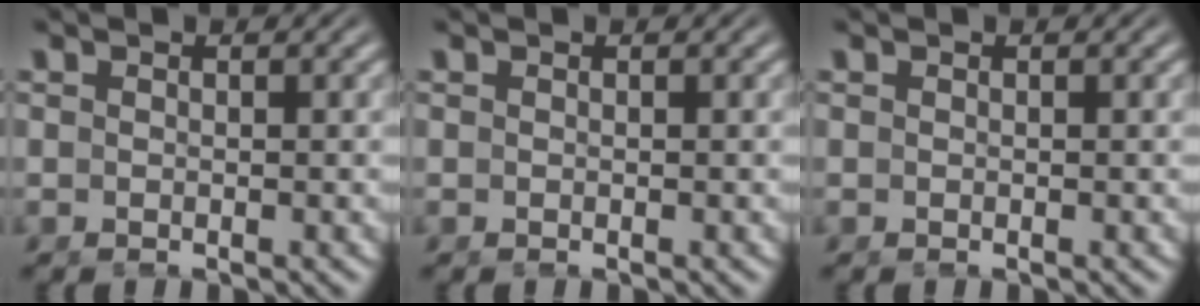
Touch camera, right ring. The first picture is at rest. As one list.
[{"total": 0.0}, {"total": 0.0}]